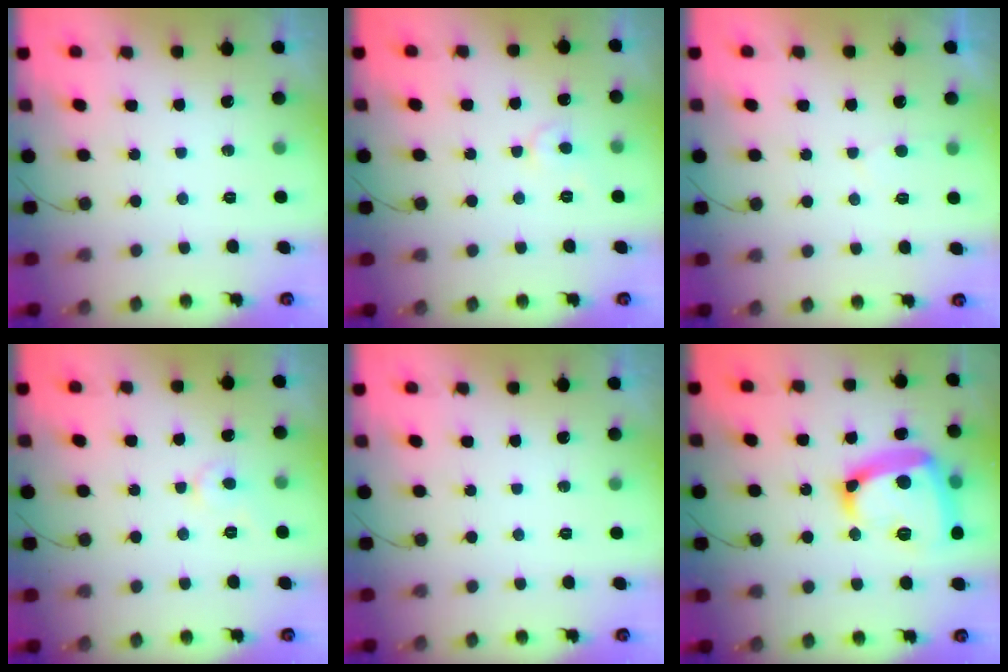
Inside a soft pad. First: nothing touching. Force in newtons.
{"total": 5.0, "press": 5.0, "slide": 0.2}
{"total": 2.3, "press": 2.3, "slide": 0.2}
{"total": 3.7, "press": 3.7, "slide": 0.1}
{"total": 0.0}
{"total": 19.9, "press": 19.9, "slide": 1.7}